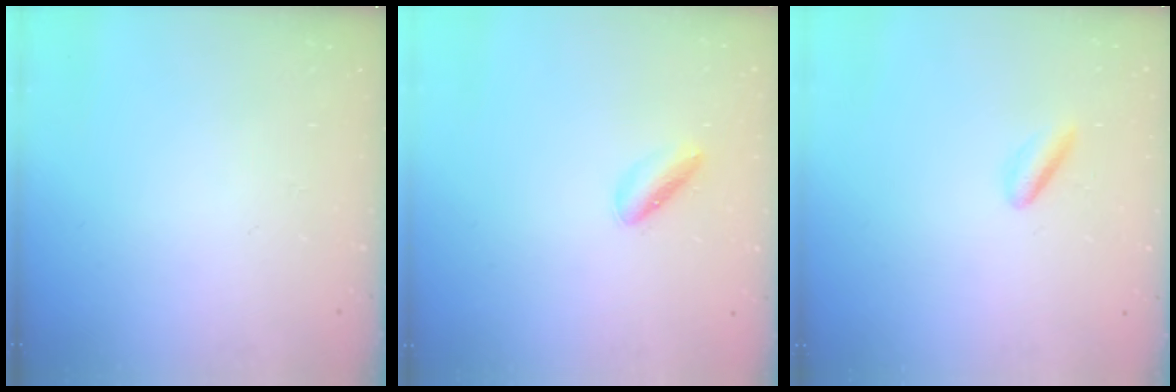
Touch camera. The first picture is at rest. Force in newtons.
{"total": 2.5, "press": 2.4, "slide": 0.3}
{"total": 2.9, "press": 2.8, "slide": 0.6}